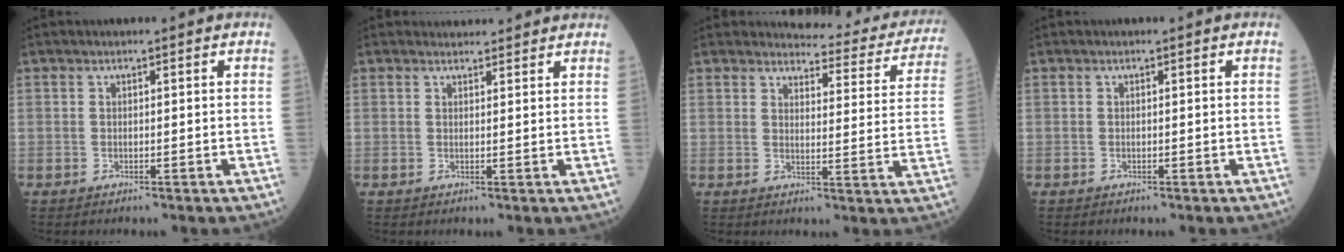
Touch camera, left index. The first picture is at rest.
{"total": 3.7, "force": [3.6, 0.6, 0.4], "torque": [-0.011, 0.020, 0.047]}
{"total": 14.2, "force": [13.8, 2.8, 2.1], "torque": [0.004, -0.059, 0.132]}
{"total": 0.0}